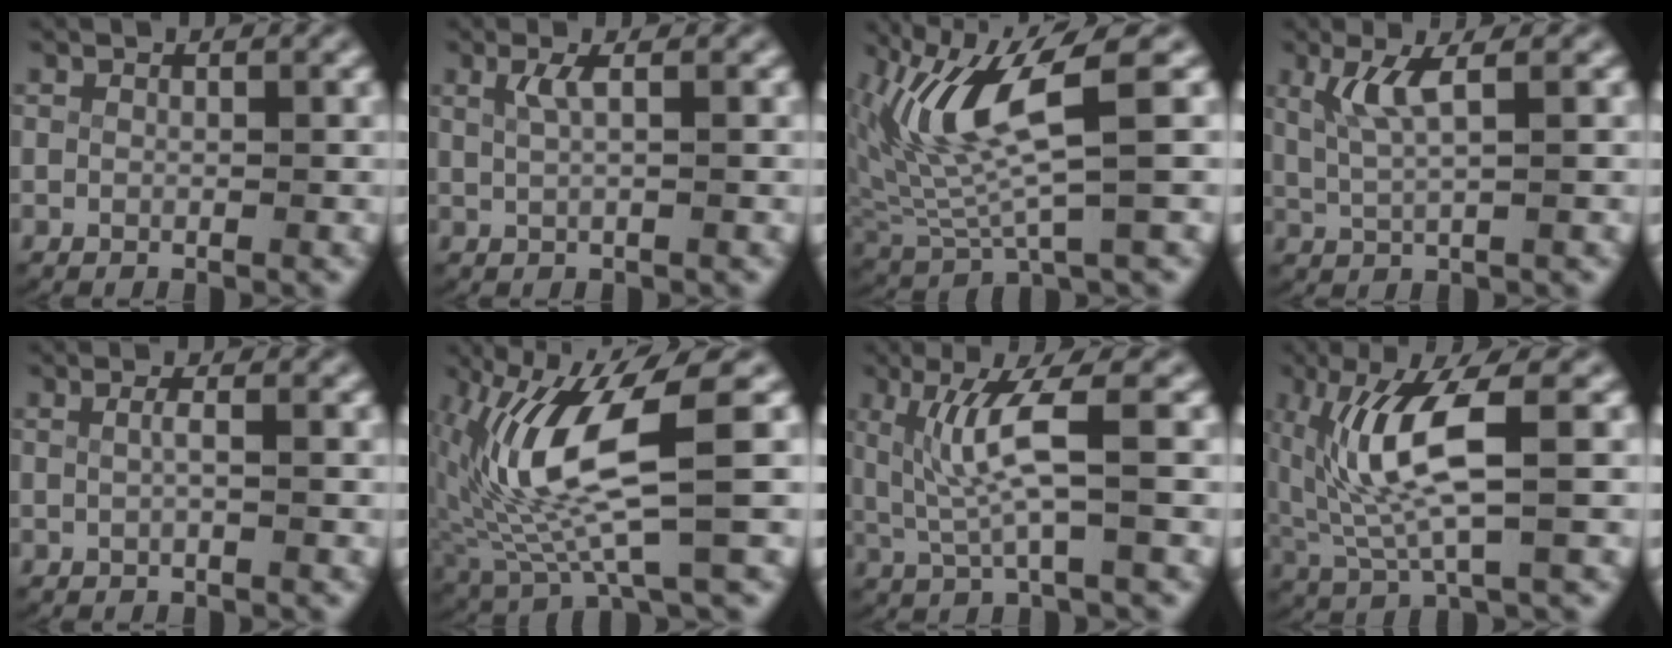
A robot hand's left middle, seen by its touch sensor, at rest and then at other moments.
{"total": 1.5, "force": [0.5, 0.0, 1.5], "torque": [-0.031, -0.003, 0.014]}
{"total": 7.1, "force": [1.4, 3.1, 6.3], "torque": [-0.139, -0.003, 0.029]}
{"total": 2.8, "force": [1.0, 0.6, 2.6], "torque": [-0.067, -0.006, 0.028]}
{"total": 1.0, "force": [-0.1, -0.3, 0.9], "torque": [-0.023, -0.004, 0.002]}
{"total": 9.3, "force": [0.3, 3.8, 8.5], "torque": [-0.183, -0.013, 0.019]}
{"total": 4.6, "force": [0.5, 1.0, 4.5], "torque": [-0.098, 0.001, 0.014]}
{"total": 6.1, "force": [0.2, 2.0, 5.7], "torque": [-0.134, -0.002, 0.017]}